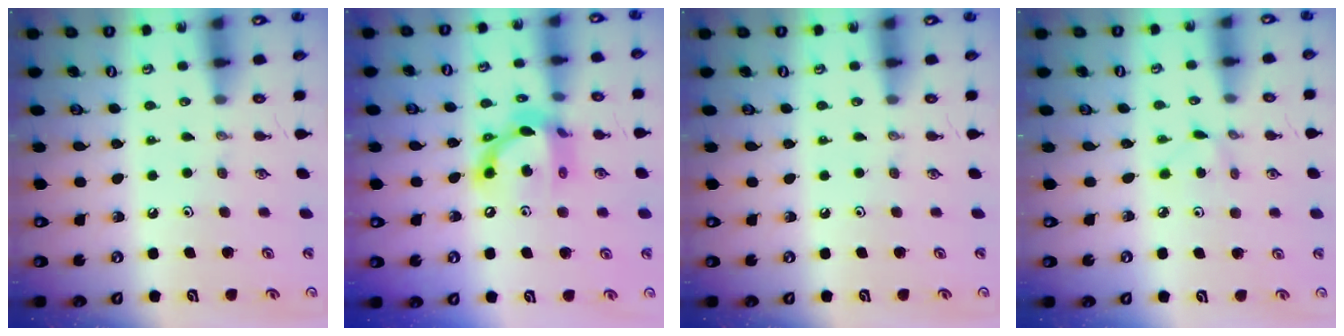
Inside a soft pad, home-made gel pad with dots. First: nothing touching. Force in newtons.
{"total": 13.9, "press": 13.9, "slide": 0.7}
{"total": 0.0}
{"total": 2.2, "press": 2.2, "slide": 0.3}